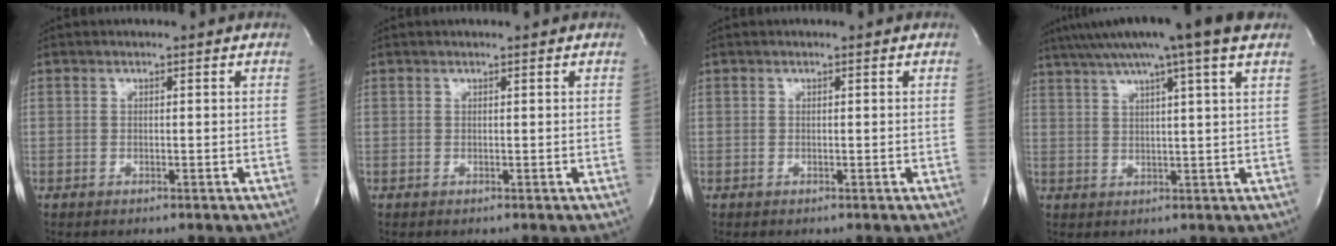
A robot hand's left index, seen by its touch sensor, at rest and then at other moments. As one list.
[{"total": 0.6, "force": [0.6, -0.1, 0.2], "torque": [0.002, 0.003, 0.012]}, {"total": 0.0}, {"total": 14.4, "force": [10.9, -1.1, 9.4], "torque": [-0.161, 0.034, 0.148]}]